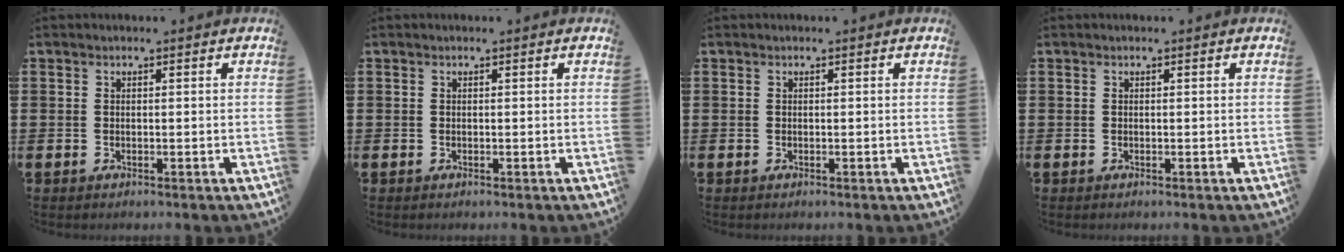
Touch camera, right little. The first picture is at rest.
{"total": 0.0}
{"total": 0.0}
{"total": 0.0}